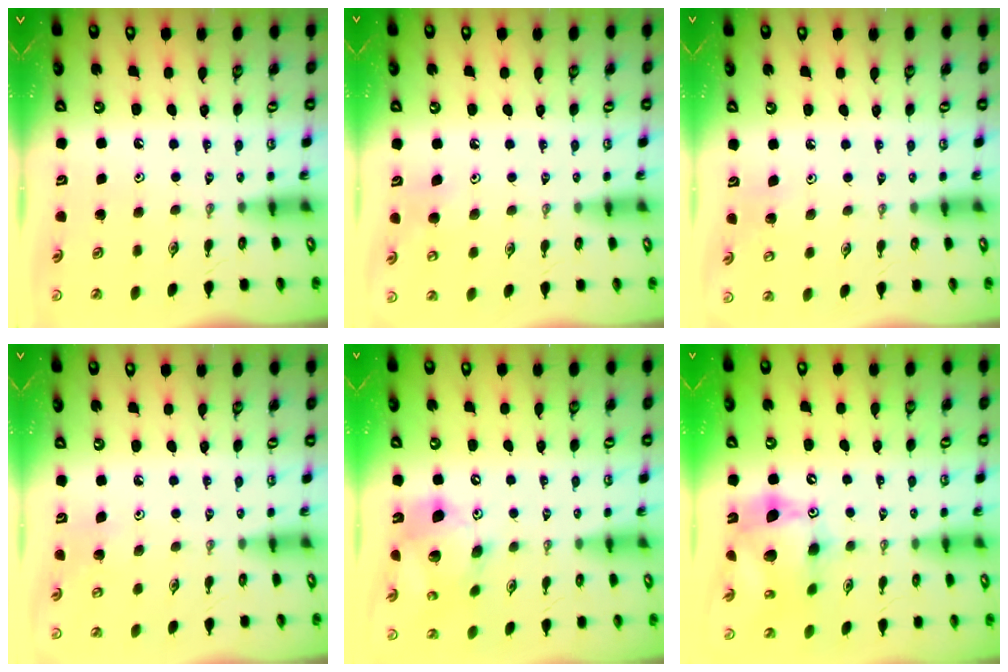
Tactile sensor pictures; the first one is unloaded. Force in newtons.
{"total": 7.6, "press": 7.4, "slide": 1.9}
{"total": 5.2, "press": 5.1, "slide": 0.8}
{"total": 4.9, "press": 4.9, "slide": 0.3}
{"total": 15.3, "press": 15.1, "slide": 2.5}
{"total": 14.7, "press": 14.6, "slide": 1.3}